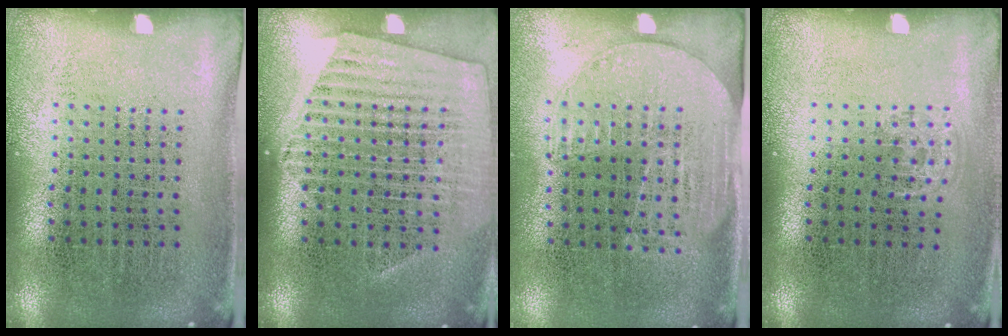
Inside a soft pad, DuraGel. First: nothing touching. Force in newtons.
{"total": 1.5, "press": 1.4, "slide": 0.5}
{"total": 1.5, "press": 1.2, "slide": 0.9}
{"total": 0.5, "press": 0.5, "slide": 0.3}